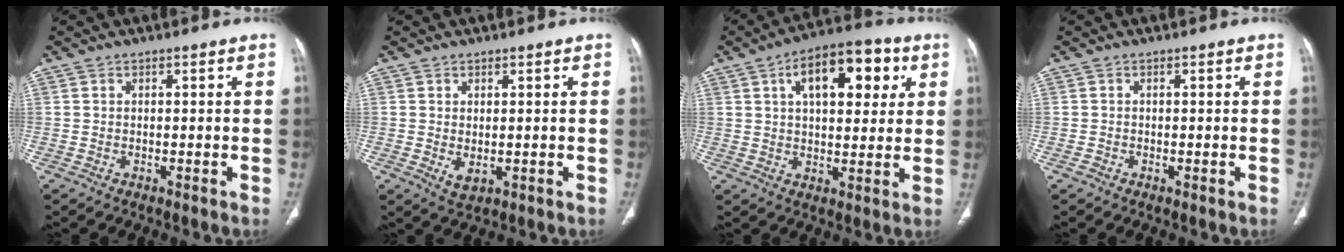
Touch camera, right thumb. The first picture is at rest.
{"total": 2.7, "force": [-0.2, 1.5, 2.3], "torque": [-0.037, -0.007, 0.007]}
{"total": 15.2, "force": [5.5, 7.6, 11.9], "torque": [-0.140, 0.007, 0.080]}
{"total": 0.7, "force": [-0.3, 0.4, 0.4], "torque": [-0.006, -0.001, -0.007]}